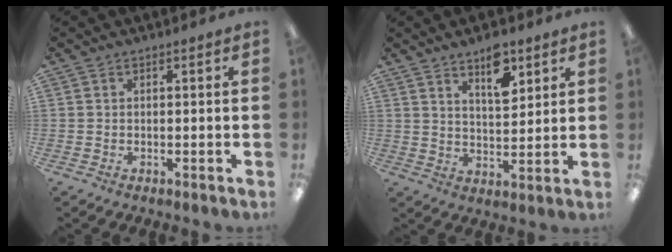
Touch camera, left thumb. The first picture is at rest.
{"total": 8.8, "force": [5.9, 3.8, 5.2], "torque": [-0.067, -0.033, 0.099]}